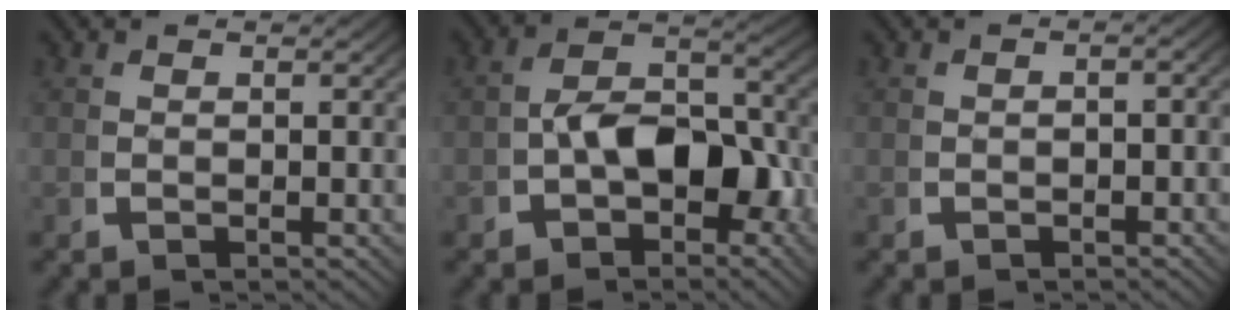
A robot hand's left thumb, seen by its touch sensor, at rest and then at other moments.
{"total": 7.5, "force": [-2.0, 4.9, 5.3], "torque": [-0.084, -0.019, -0.026]}
{"total": 1.1, "force": [-0.7, 0.5, 0.7], "torque": [-0.007, 0.000, -0.014]}